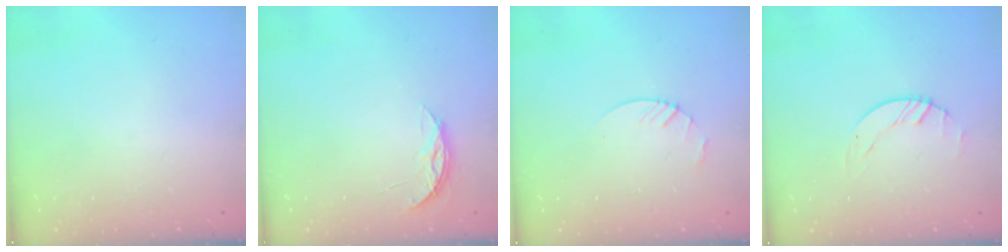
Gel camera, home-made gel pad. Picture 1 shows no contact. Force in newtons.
{"total": 4.5, "press": 4.5, "slide": 0.4}
{"total": 3.0, "press": 2.9, "slide": 0.3}
{"total": 0.8, "press": 0.8, "slide": 0.2}